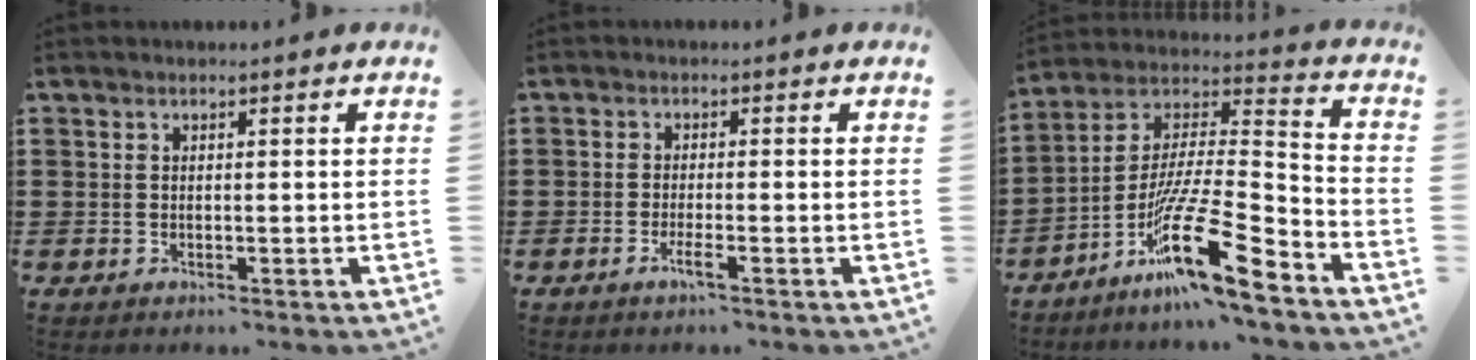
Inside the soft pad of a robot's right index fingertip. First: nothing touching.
{"total": 2.1, "force": [-1.2, 0.2, 1.7], "torque": [-0.036, -0.005, -0.023]}
{"total": 17.9, "force": [-11.0, 3.0, 13.8], "torque": [-0.253, 0.021, -0.192]}